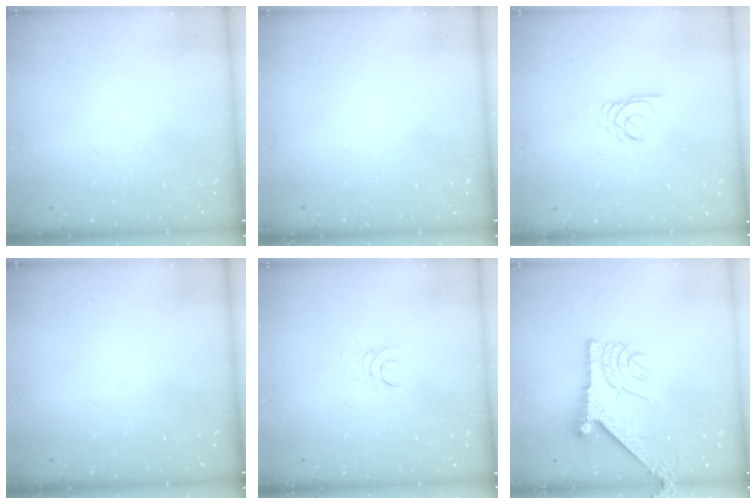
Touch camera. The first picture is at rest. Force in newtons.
{"total": 0.0}
{"total": 2.7, "press": 2.7, "slide": 0.3}
{"total": 0.0}
{"total": 2.0, "press": 2.0, "slide": 0.2}
{"total": 11.1, "press": 11.1, "slide": 1.3}